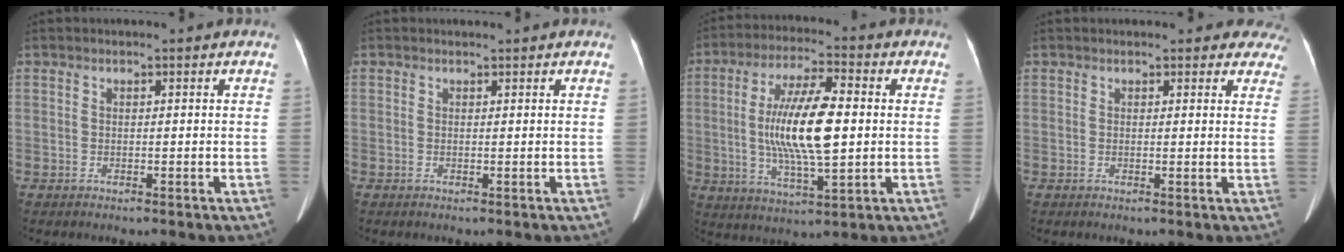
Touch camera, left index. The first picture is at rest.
{"total": 0.5, "force": [0.5, 0.3, 0.0], "torque": [-0.007, 0.010, 0.009]}
{"total": 13.3, "force": [0.0, 2.8, 12.9], "torque": [-0.248, -0.004, 0.001]}
{"total": 8.3, "force": [7.5, 3.2, 1.5], "torque": [0.030, -0.010, 0.053]}